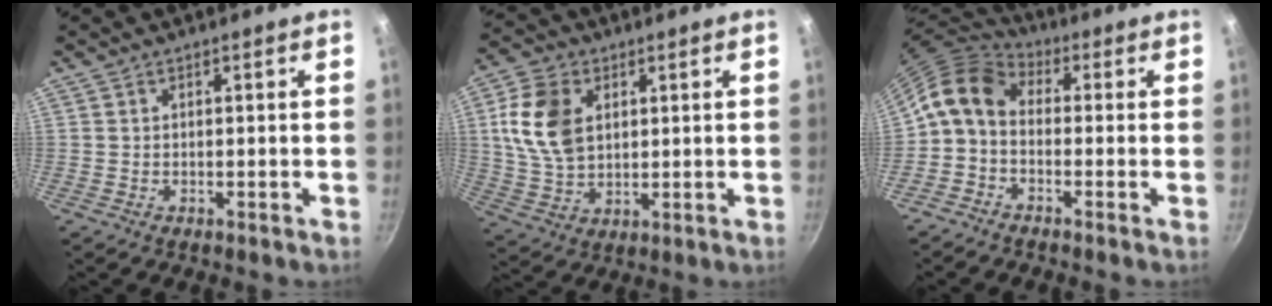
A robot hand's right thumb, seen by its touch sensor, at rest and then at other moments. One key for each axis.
{"total": 12.7, "fx": 3.1, "fy": 8.7, "fz": 8.7, "tx": -0.154, "ty": -0.008, "tz": 0.063}
{"total": 9.1, "fx": -0.8, "fy": 6.4, "fz": 6.5, "tx": -0.128, "ty": 0.041, "tz": -0.038}